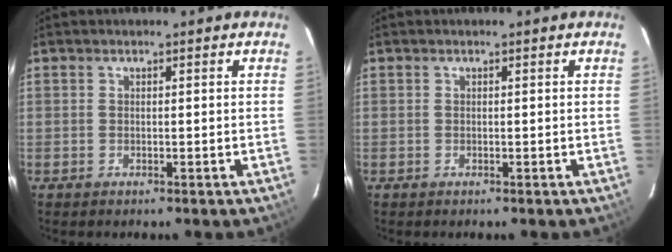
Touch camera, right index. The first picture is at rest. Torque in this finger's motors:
{"motor_torque": [0.00, 0.00, 0.02, 0.00]}